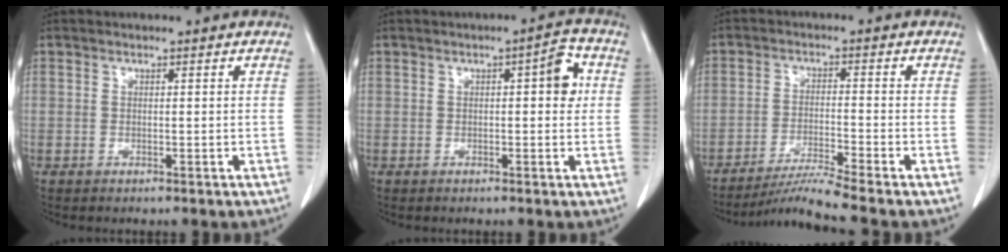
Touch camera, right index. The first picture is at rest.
{"total": 4.2, "force": [0.8, 1.2, 3.9], "torque": [-0.045, 0.009, 0.004]}
{"total": 6.1, "force": [-5.2, -2.7, 1.8], "torque": [-0.035, -0.024, -0.098]}